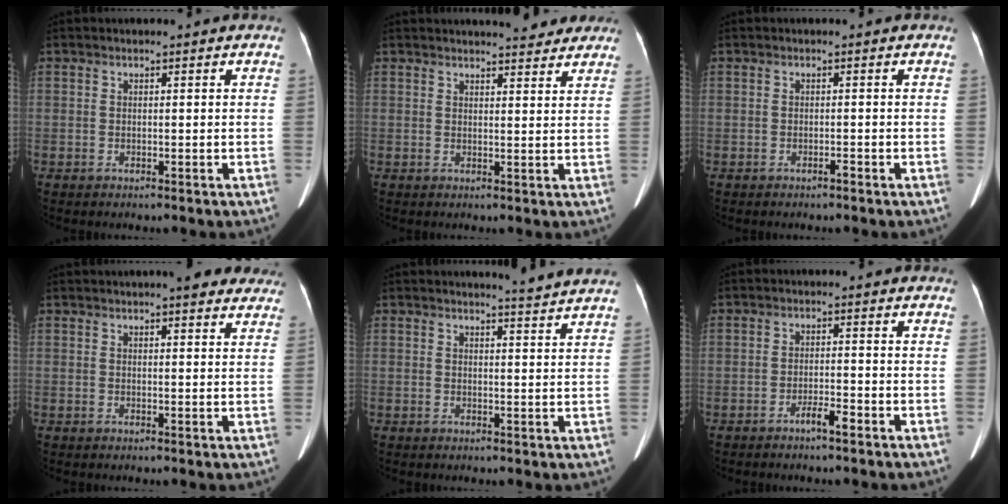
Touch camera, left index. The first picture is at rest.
{"total": 7.0, "force": [6.4, 1.4, 2.4], "torque": [-0.024, 0.004, 0.069]}
{"total": 0.6, "force": [-0.5, 0.0, 0.3], "torque": [-0.006, 0.000, -0.008]}
{"total": 6.8, "force": [5.8, 1.5, 3.4], "torque": [-0.028, 0.010, 0.060]}
{"total": 3.8, "force": [3.6, -1.0, 0.6], "torque": [-0.016, -0.015, 0.037]}
{"total": 2.5, "force": [-1.8, 0.1, 1.7], "torque": [-0.031, 0.000, -0.032]}